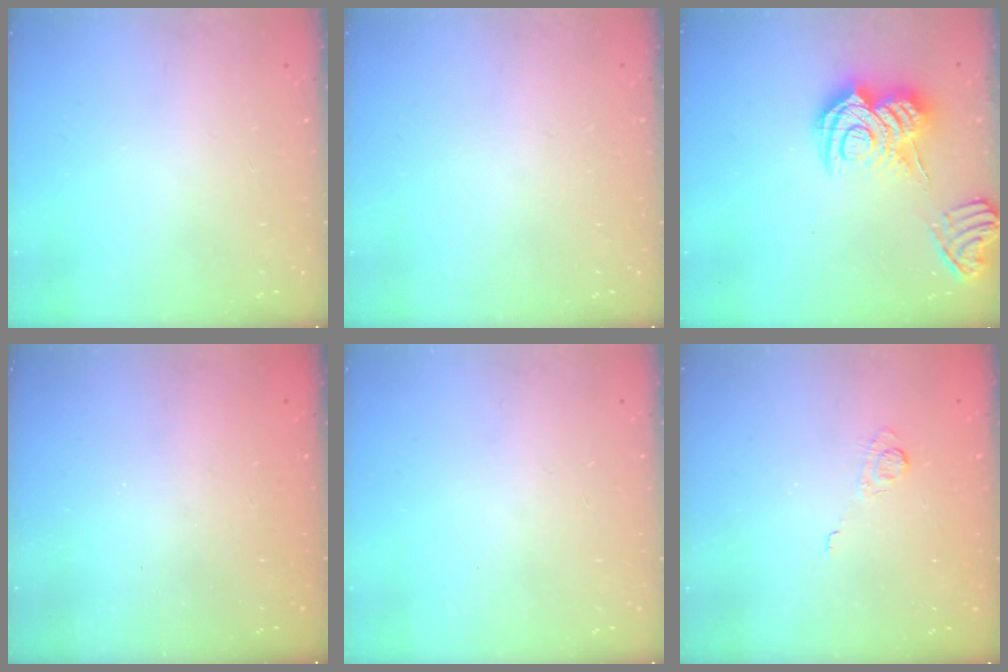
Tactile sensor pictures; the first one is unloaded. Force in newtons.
{"total": 0.0}
{"total": 16.4, "press": 16.3, "slide": 1.5}
{"total": 2.4, "press": 2.3, "slide": 0.8}
{"total": 0.0}
{"total": 3.1, "press": 2.8, "slide": 1.5}